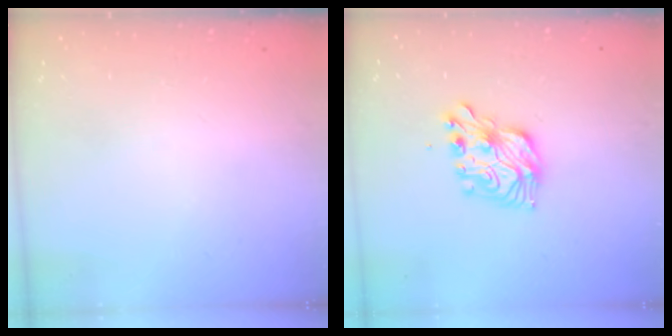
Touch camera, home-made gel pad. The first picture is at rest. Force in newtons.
{"total": 11.8, "press": 11.8, "slide": 0.4}